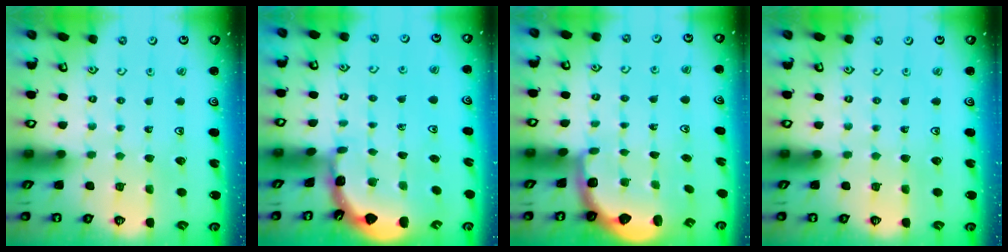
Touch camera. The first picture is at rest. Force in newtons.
{"total": 1.6, "press": 1.6, "slide": 0.2}
{"total": 2.6, "press": 2.0, "slide": 1.7}
{"total": 0.0}